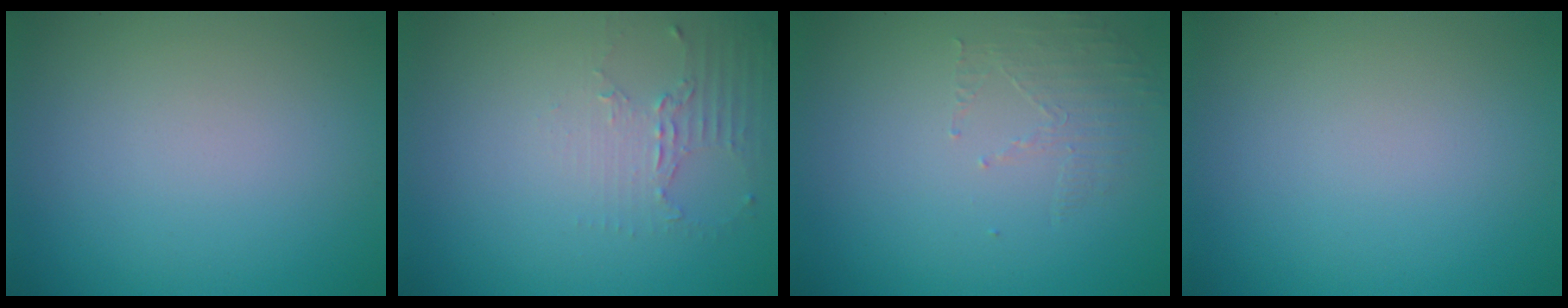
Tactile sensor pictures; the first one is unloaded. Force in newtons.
{"total": 2.2, "press": 1.6, "slide": 1.5}
{"total": 1.5, "press": 0.5, "slide": 1.4}
{"total": 0.0}